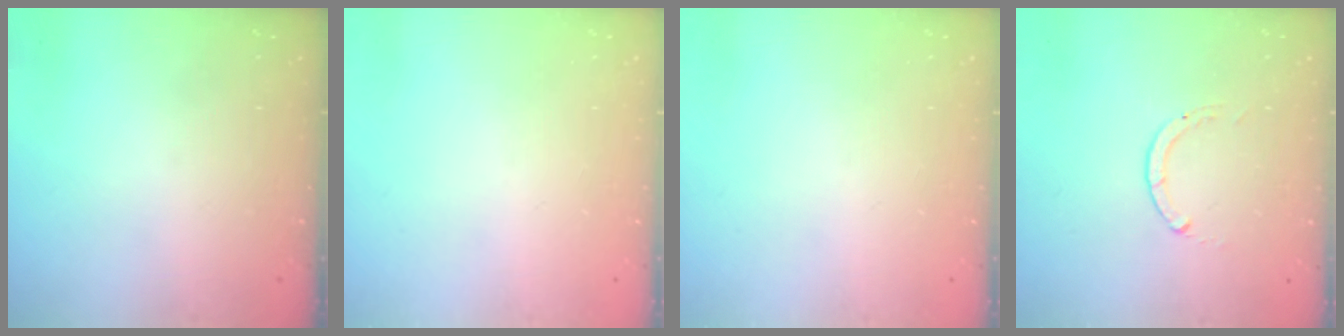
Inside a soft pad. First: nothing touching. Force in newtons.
{"total": 0.0}
{"total": 0.0}
{"total": 0.0}